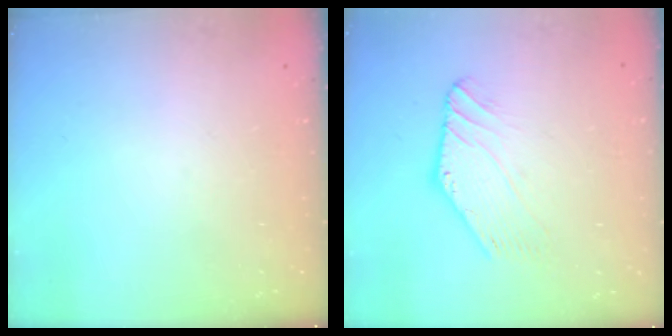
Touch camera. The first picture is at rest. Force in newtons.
{"total": 0.9, "press": 0.9, "slide": 0.2}